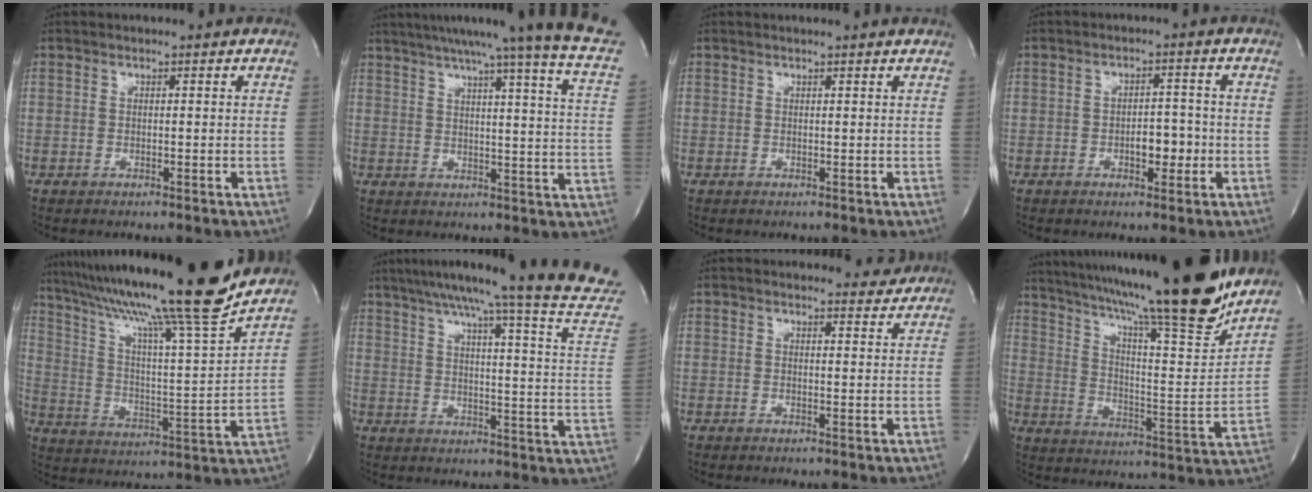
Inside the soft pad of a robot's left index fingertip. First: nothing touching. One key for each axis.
{"total": 23.2, "fx": 19.4, "fy": -1.1, "fz": 12.6, "tx": -0.187, "ty": -0.046, "tz": 0.231}
{"total": 2.2, "fx": 2.1, "fy": -0.2, "fz": 0.5, "tx": -0.009, "ty": 0.010, "tz": 0.023}
{"total": 4.0, "fx": -1.2, "fy": 1.9, "fz": 3.2, "tx": -0.042, "ty": 0.006, "tz": -0.014}
{"total": 22.7, "fx": 19.0, "fy": -1.5, "fz": 12.3, "tx": -0.213, "ty": -0.026, "tz": 0.298}
{"total": 23.1, "fx": 20.2, "fy": -2.8, "fz": 10.8, "tx": -0.169, "ty": -0.074, "tz": 0.255}
{"total": 2.9, "fx": 2.9, "fy": 0.5, "fz": -0.2, "tx": -0.005, "ty": -0.010, "tz": 0.027}
{"total": 27.4, "fx": 22.2, "fy": 1.9, "fz": 15.8, "tx": -0.268, "ty": -0.034, "tz": 0.320}